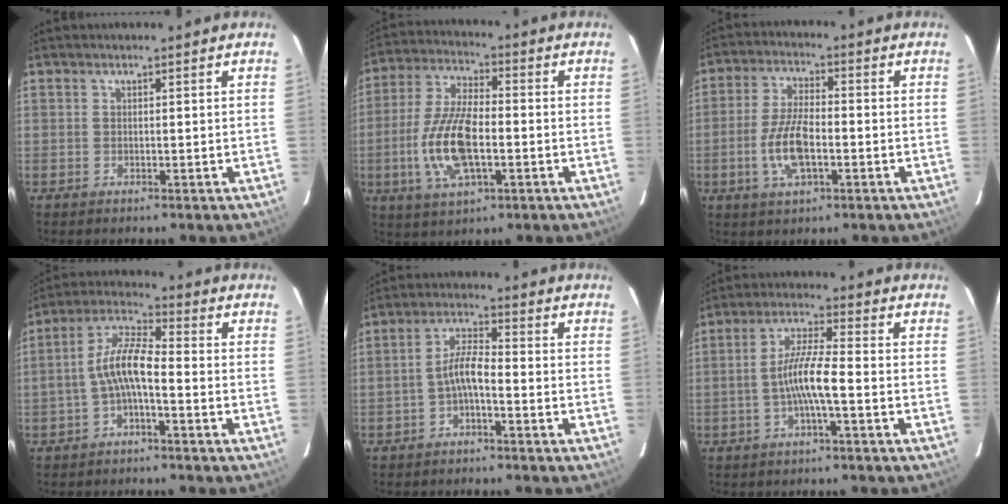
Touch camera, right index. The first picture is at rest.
{"total": 13.5, "force": [-3.2, 5.5, 12.0], "torque": [-0.255, -0.004, -0.059]}
{"total": 9.0, "force": [-2.7, 3.5, 7.8], "torque": [-0.164, -0.001, -0.050]}
{"total": 7.3, "force": [-2.5, 2.0, 6.6], "torque": [-0.148, 0.019, -0.048]}
{"total": 4.5, "force": [-2.2, 1.0, 3.8], "torque": [-0.083, 0.014, -0.040]}
{"total": 7.1, "force": [-2.1, 0.4, 6.8], "torque": [-0.140, 0.007, -0.040]}